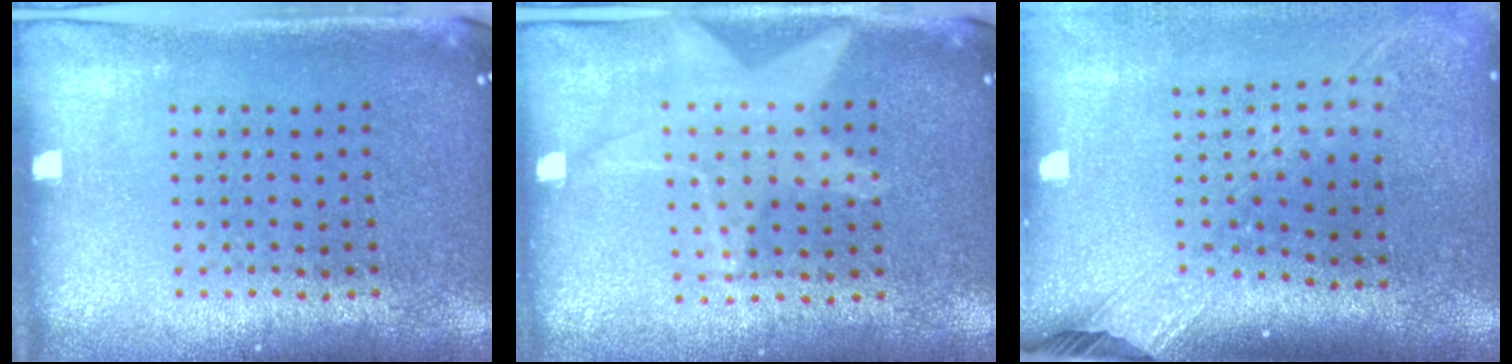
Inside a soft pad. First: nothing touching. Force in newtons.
{"total": 0.9, "press": 0.9, "slide": 0.0}
{"total": 2.5, "press": 1.9, "slide": 1.7}